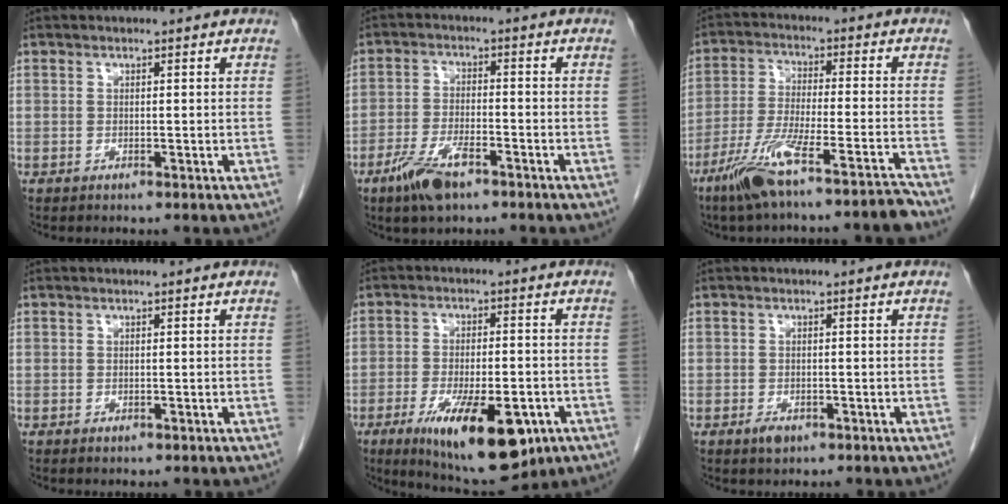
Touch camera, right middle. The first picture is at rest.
{"total": 6.9, "force": [-4.4, 2.0, 4.9], "torque": [-0.105, -0.008, -0.080]}
{"total": 11.9, "force": [-9.2, -0.5, 7.5], "torque": [-0.134, -0.013, -0.159]}
{"total": 0.6, "force": [0.3, 0.1, -0.5], "torque": [0.006, 0.001, 0.006]}
{"total": 14.5, "force": [-7.1, 4.6, 11.8], "torque": [-0.178, -0.020, -0.100]}
{"total": 1.9, "force": [-1.1, 1.0, 1.2], "torque": [-0.024, 0.000, -0.013]}